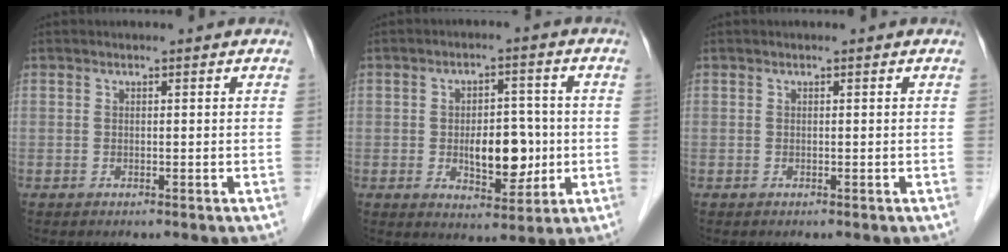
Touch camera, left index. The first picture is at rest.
{"total": 7.8, "force": [-1.0, 3.9, 6.7], "torque": [-0.101, 0.000, -0.009]}
{"total": 0.0}